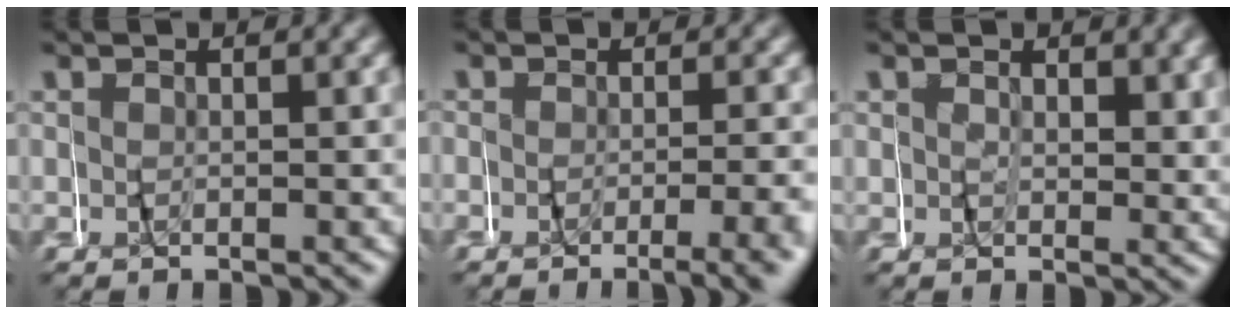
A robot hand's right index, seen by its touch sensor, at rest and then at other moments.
{"total": 2.9, "force": [-2.0, 0.7, 2.0], "torque": [-0.018, -0.007, -0.032]}
{"total": 1.6, "force": [1.2, 1.0, 0.4], "torque": [-0.010, -0.002, 0.019]}